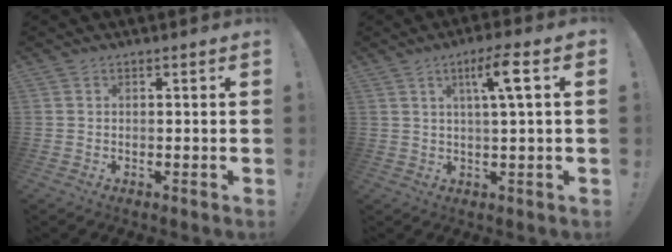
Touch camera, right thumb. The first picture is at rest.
{"total": 7.7, "force": [2.4, 0.4, 7.3], "torque": [-0.121, 0.002, 0.029]}